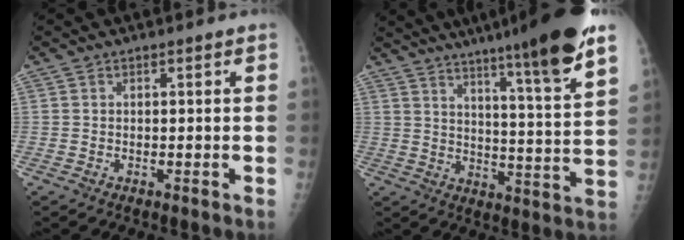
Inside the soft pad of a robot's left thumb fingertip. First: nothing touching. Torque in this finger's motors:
{"motor_torque": [3.03, 1.01, 1.58, -1.19, 0.13]}